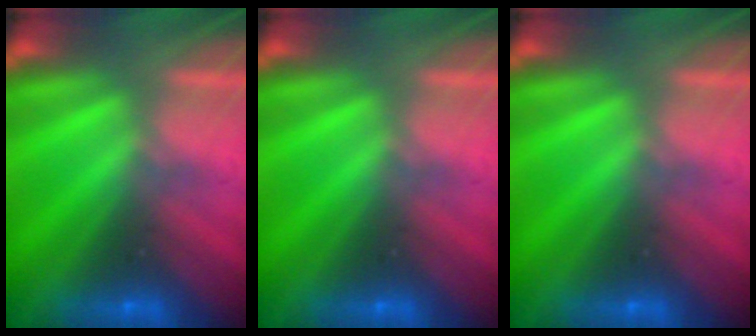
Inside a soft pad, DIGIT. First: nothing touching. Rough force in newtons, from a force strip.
{"total": 0.0}
{"total": 0.0}